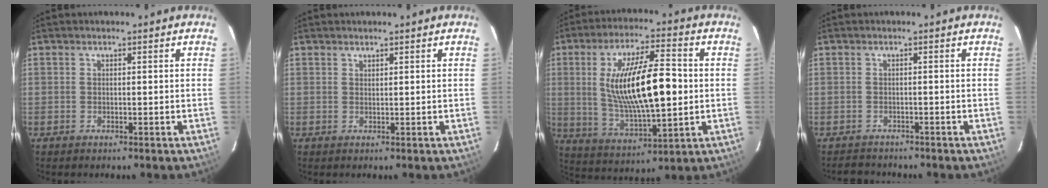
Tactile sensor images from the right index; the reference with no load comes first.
{"total": 0.6, "force": [0.5, 0.2, 0.1], "torque": [-0.001, 0.001, 0.011]}
{"total": 18.3, "force": [0.9, 5.6, 17.4], "torque": [-0.315, 0.002, 0.031]}
{"total": 3.5, "force": [-3.2, 1.3, 0.3], "torque": [-0.013, 0.004, -0.050]}